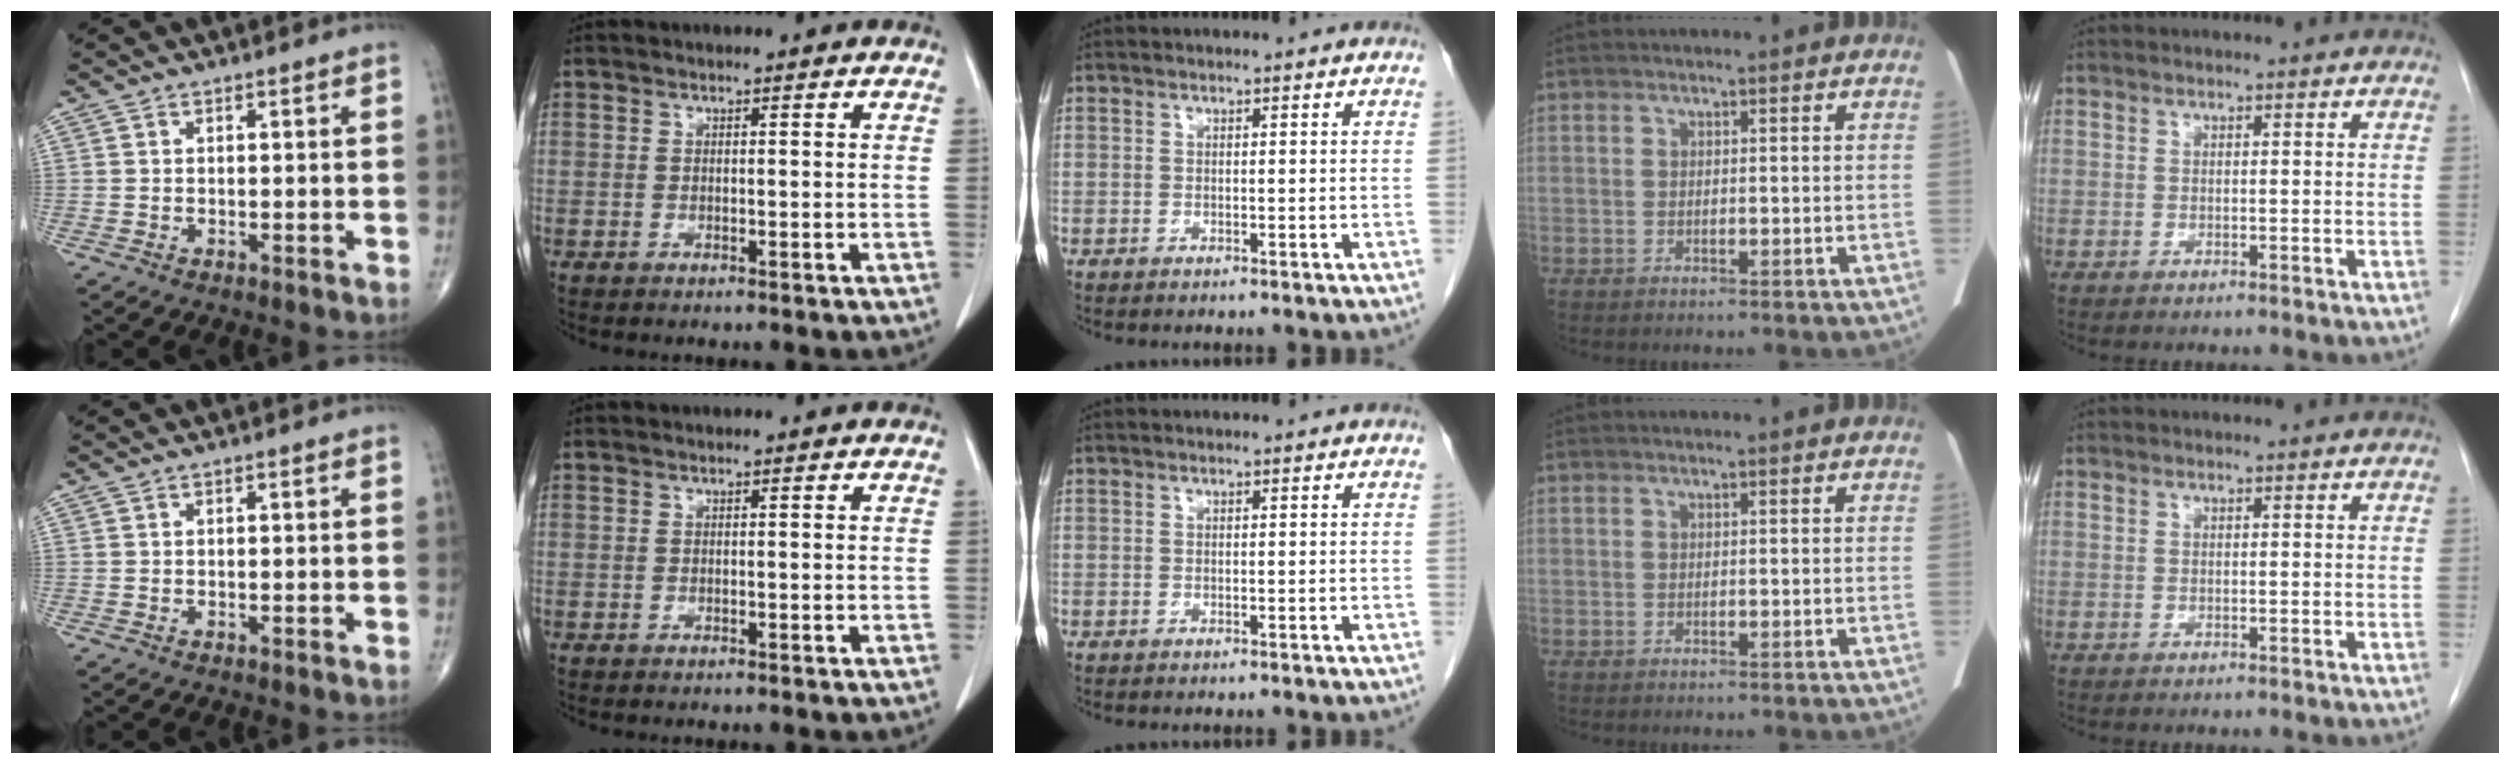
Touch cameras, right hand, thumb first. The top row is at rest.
{}